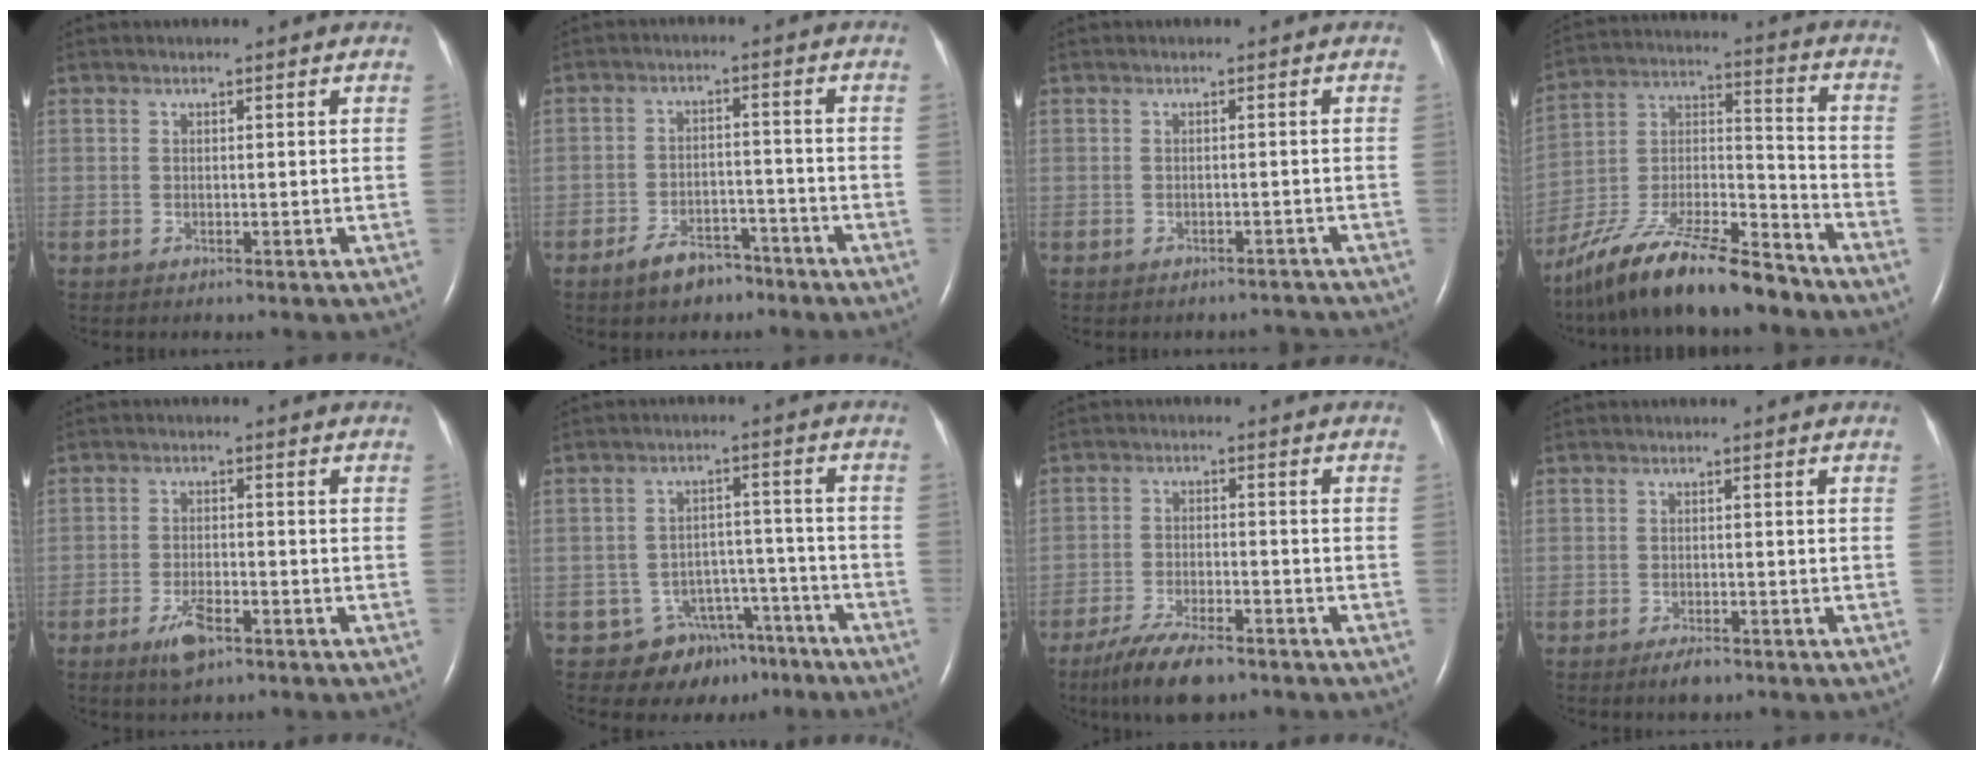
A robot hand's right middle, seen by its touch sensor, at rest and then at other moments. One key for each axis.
{"total": 5.5, "fx": -4.1, "fy": 2.9, "fz": 2.3, "tx": -0.048, "ty": 0.005, "tz": -0.062}
{"total": 2.3, "fx": -2.2, "fy": 0.9, "fz": -0.2, "tx": 0.008, "ty": 0.003, "tz": -0.026}
{"total": 21.0, "fx": -16.9, "fy": 3.9, "fz": 11.9, "tx": -0.222, "ty": -0.009, "tz": -0.299}
{"total": 4.7, "fx": -2.8, "fy": 1.5, "fz": 3.4, "tx": -0.072, "ty": -0.004, "tz": -0.047}
{"total": 9.3, "fx": -6.7, "fy": 6.3, "fz": 1.1, "tx": 0.011, "ty": 0.053, "tz": -0.090}
{"total": 8.6, "fx": -6.4, "fy": 2.2, "fz": 5.3, "tx": -0.101, "ty": -0.016, "tz": -0.112}
{"total": 2.3, "fx": -1.7, "fy": 0.8, "fz": 1.4, "tx": -0.031, "ty": -0.003, "tz": -0.025}